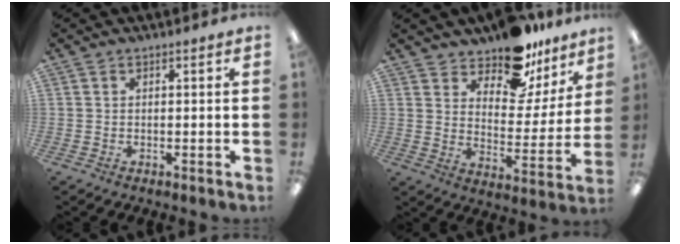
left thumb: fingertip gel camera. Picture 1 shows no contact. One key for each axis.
{"total": 14.8, "fx": 12.4, "fy": 6.2, "fz": 5.3, "tx": -0.074, "ty": -0.097, "tz": 0.221}